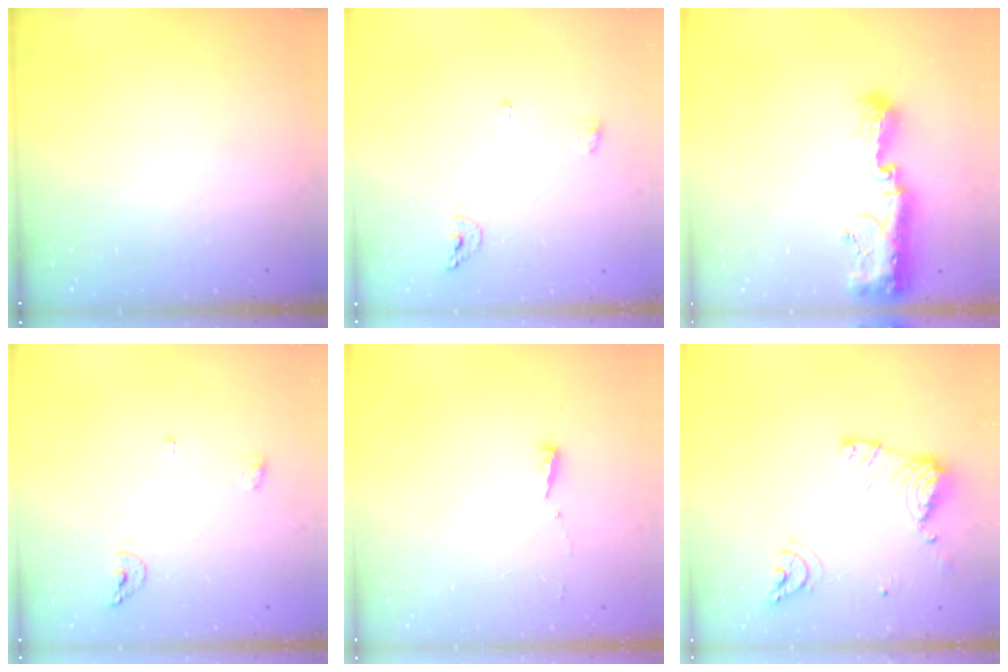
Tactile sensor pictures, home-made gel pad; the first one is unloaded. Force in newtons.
{"total": 5.7, "press": 5.7, "slide": 1.0}
{"total": 12.1, "press": 12.0, "slide": 0.9}
{"total": 5.7, "press": 5.7, "slide": 1.0}
{"total": 3.6, "press": 3.5, "slide": 0.8}
{"total": 13.6, "press": 13.5, "slide": 1.5}